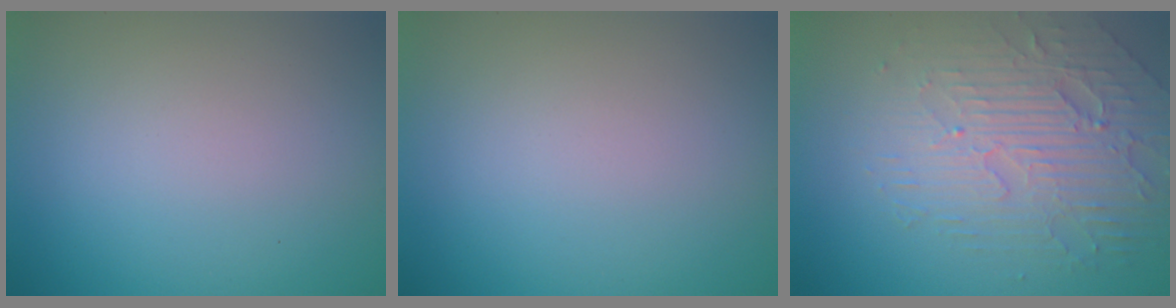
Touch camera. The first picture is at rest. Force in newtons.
{"total": 0.0}
{"total": 5.0, "press": 4.2, "slide": 2.8}